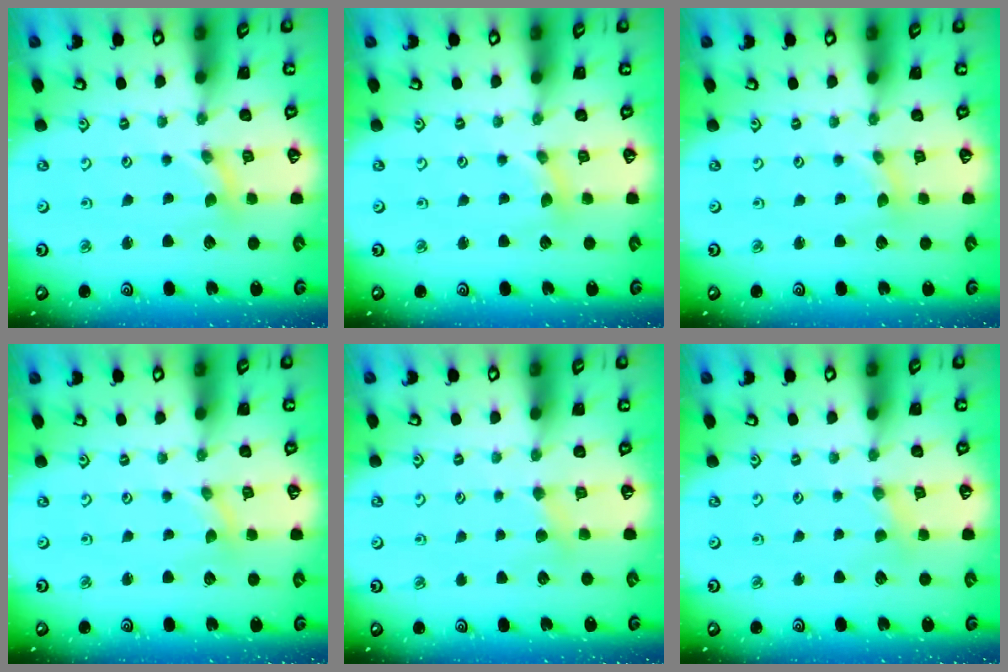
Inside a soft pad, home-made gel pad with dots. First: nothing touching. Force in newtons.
{"total": 2.9, "press": 2.8, "slide": 0.4}
{"total": 1.1, "press": 1.1, "slide": 0.1}
{"total": 0.0}
{"total": 3.0, "press": 2.9, "slide": 0.5}
{"total": 2.3, "press": 2.3, "slide": 0.4}